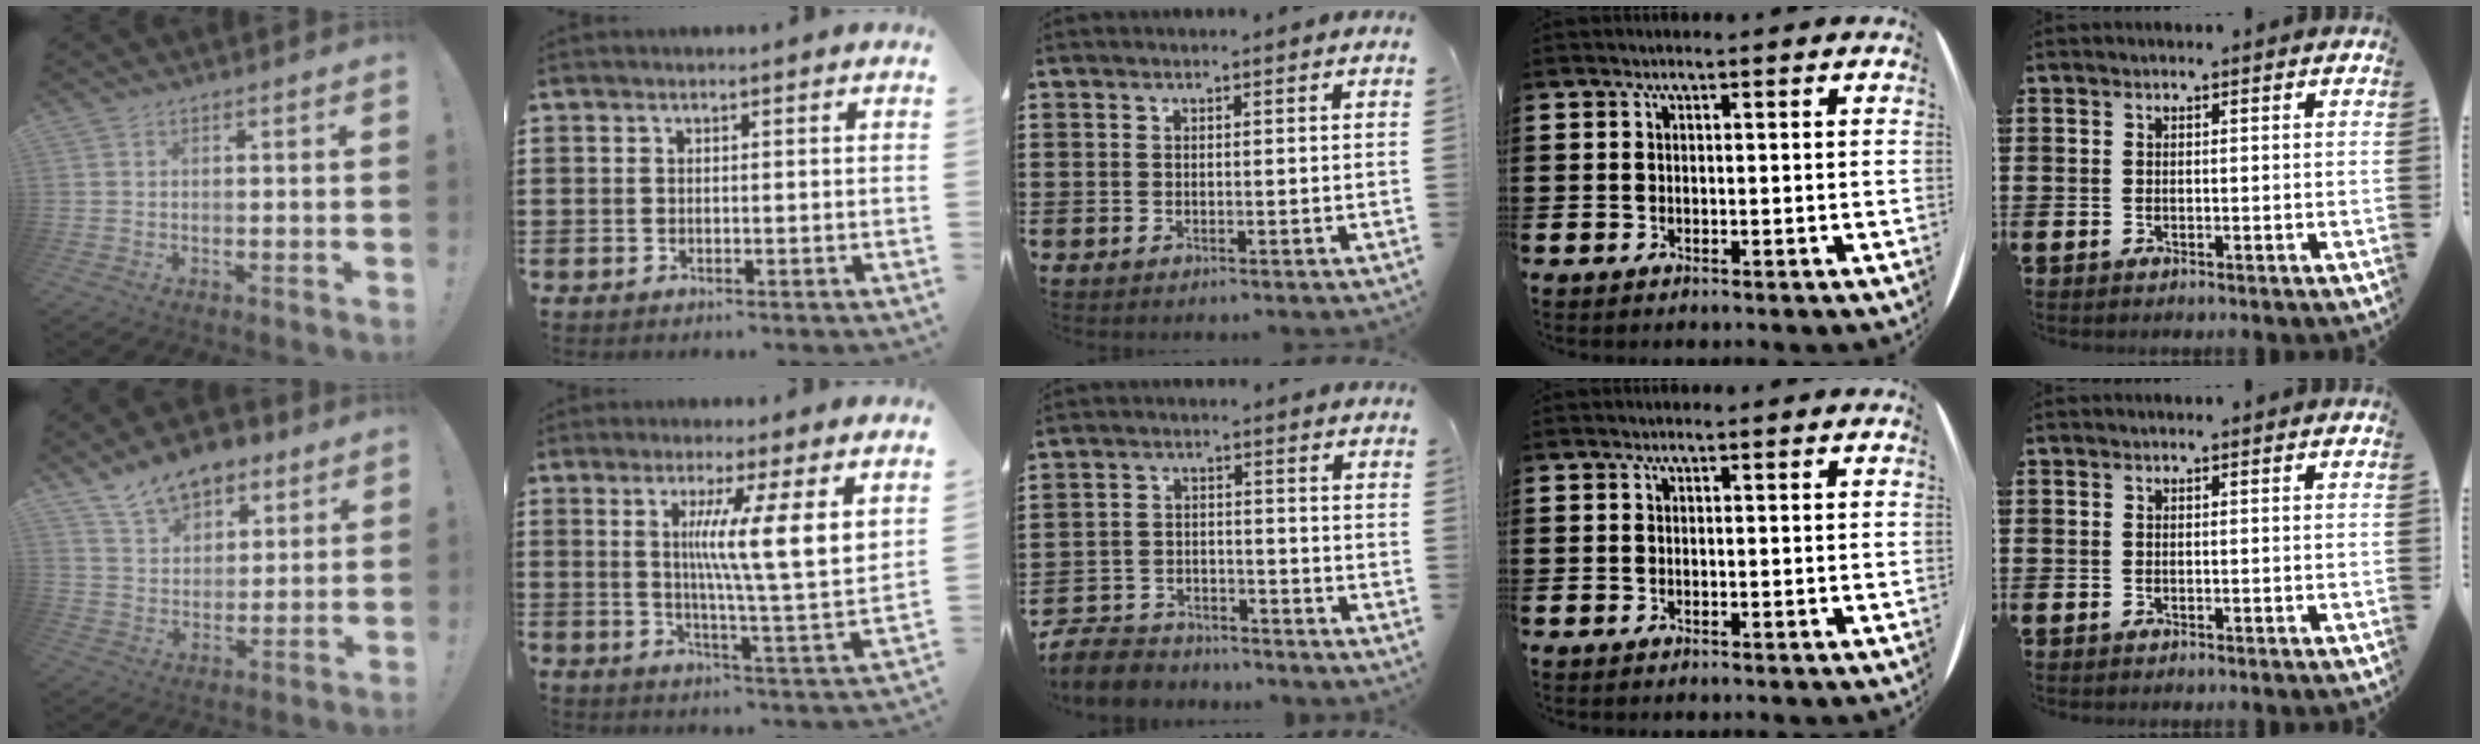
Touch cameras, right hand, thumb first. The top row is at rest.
{"thumb": {"total": 12.7, "force": [9.2, 7.3, 4.8], "torque": [-0.076, -0.058, 0.173]}, "index": {"total": 9.4, "force": [4.0, -0.4, 8.5], "torque": [-0.147, -0.027, 0.058]}, "middle": {"total": 5.4, "force": [-5.2, 1.2, 0.6], "torque": [-0.022, 0.005, -0.108]}}